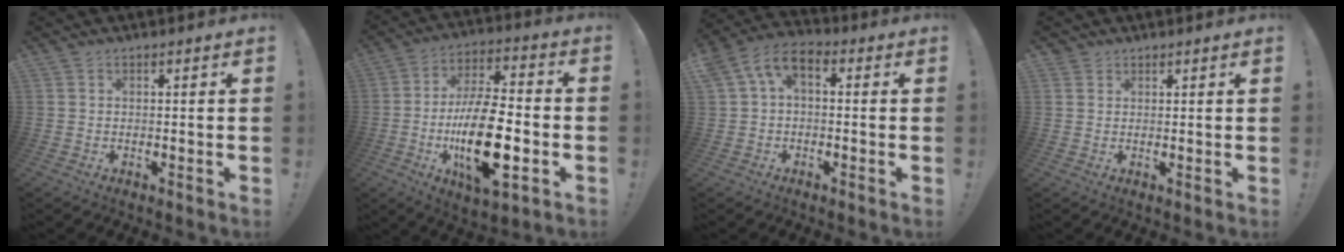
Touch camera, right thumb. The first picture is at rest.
{"total": 20.8, "force": [-5.6, 9.9, 17.4], "torque": [-0.316, 0.016, -0.089]}
{"total": 7.0, "force": [1.0, 4.5, 5.3], "torque": [-0.112, 0.006, 0.026]}
{"total": 2.1, "force": [1.6, 1.3, 0.0], "torque": [0.001, -0.007, 0.029]}